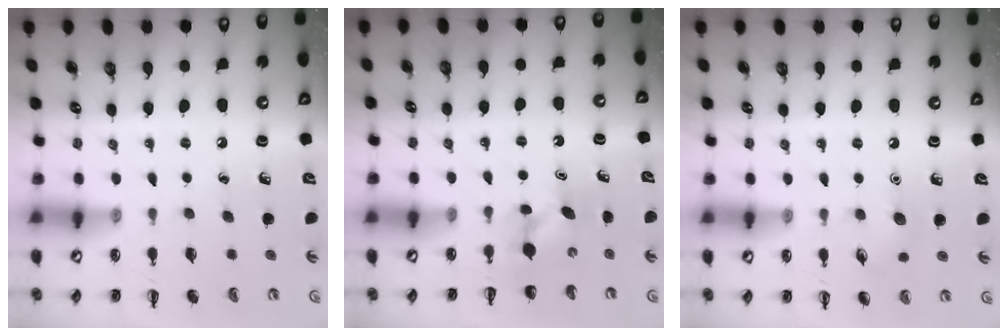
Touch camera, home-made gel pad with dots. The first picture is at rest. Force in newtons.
{"total": 3.8, "press": 3.6, "slide": 1.2}
{"total": 5.3, "press": 5.0, "slide": 1.6}